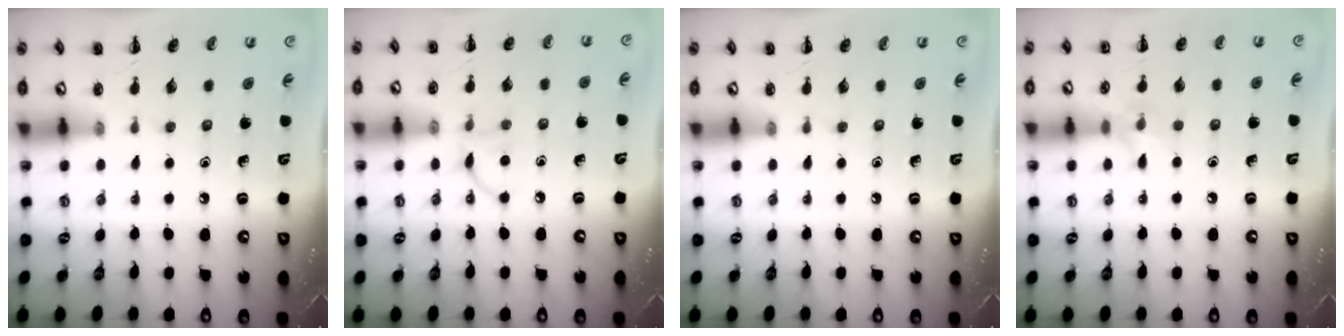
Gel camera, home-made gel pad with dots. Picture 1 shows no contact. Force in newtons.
{"total": 5.3, "press": 5.2, "slide": 1.1}
{"total": 0.0}
{"total": 6.7, "press": 6.4, "slide": 1.8}